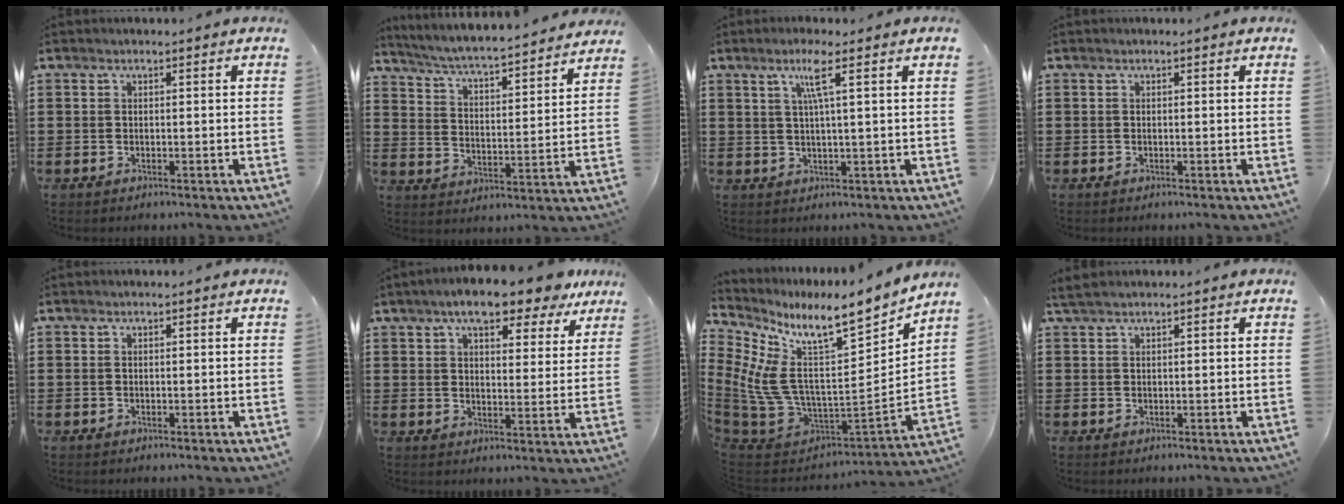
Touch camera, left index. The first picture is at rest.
{"total": 4.5, "force": [4.3, -0.4, 1.2], "torque": [-0.046, -0.037, 0.066]}
{"total": 4.4, "force": [2.1, -0.6, 3.8], "torque": [-0.079, -0.002, 0.032]}
{"total": 0.0}
{"total": 0.0}
{"total": 8.2, "force": [6.8, 2.2, 4.2], "torque": [-0.080, -0.016, 0.118]}
{"total": 13.0, "force": [7.3, 4.0, 10.0], "torque": [-0.215, -0.057, 0.116]}
{"total": 1.4, "force": [1.1, 0.2, 0.8], "torque": [-0.018, 0.001, 0.022]}